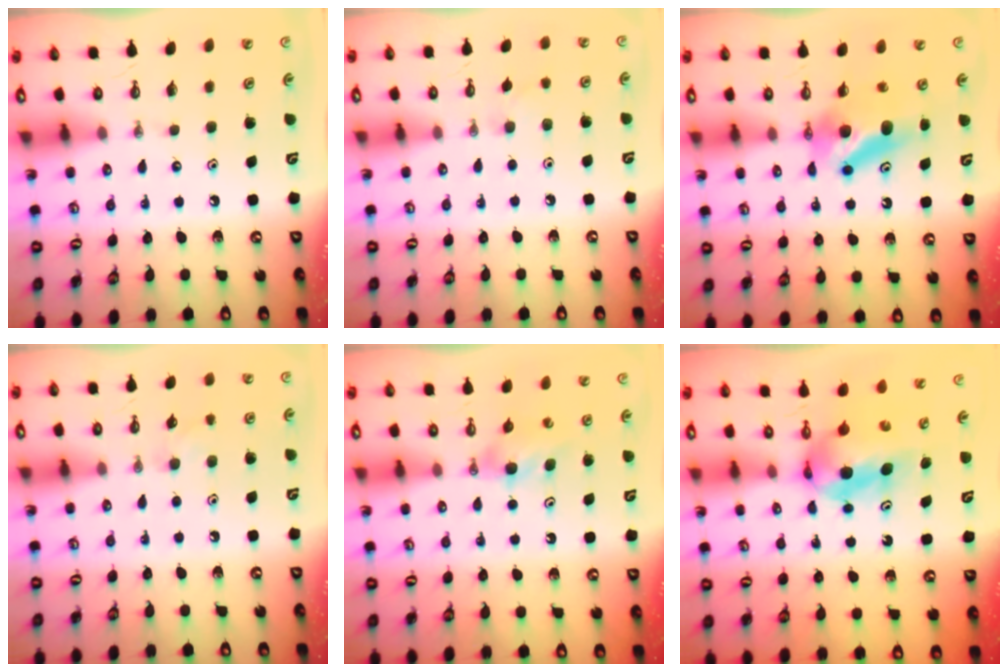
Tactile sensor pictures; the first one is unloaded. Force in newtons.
{"total": 5.8, "press": 5.7, "slide": 1.0}
{"total": 8.3, "press": 5.9, "slide": 5.8}
{"total": 6.9, "press": 6.2, "slide": 3.0}
{"total": 5.0, "press": 4.9, "slide": 0.7}
{"total": 8.2, "press": 4.4, "slide": 6.9}